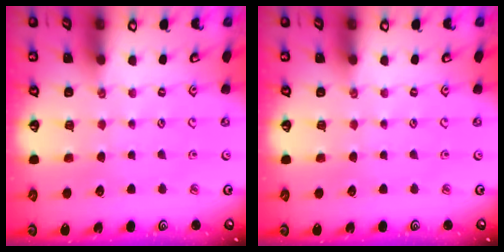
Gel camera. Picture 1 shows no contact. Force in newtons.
{"total": 0.0}